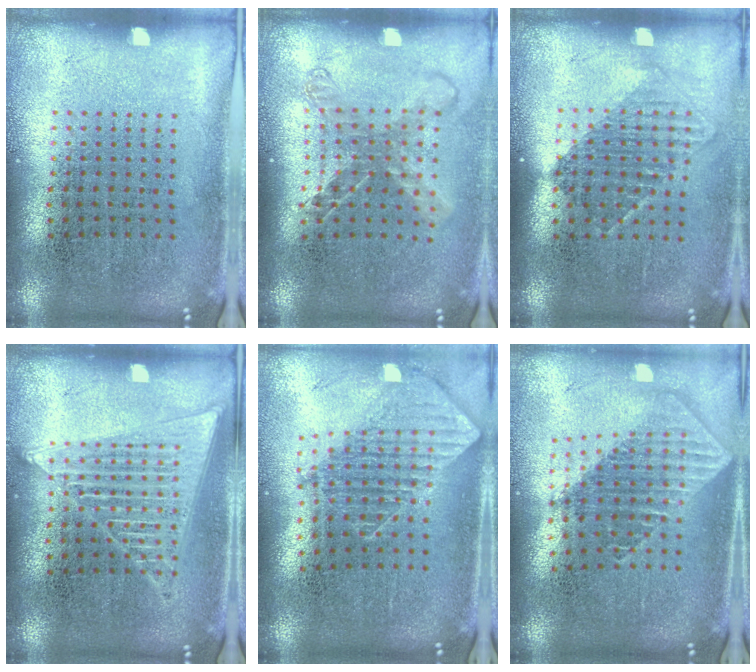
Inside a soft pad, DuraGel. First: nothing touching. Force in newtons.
{"total": 1.5, "press": 1.3, "slide": 0.9}
{"total": 1.3, "press": 1.1, "slide": 0.7}
{"total": 2.9, "press": 2.9, "slide": 0.3}
{"total": 1.9, "press": 1.5, "slide": 1.1}
{"total": 1.8, "press": 1.5, "slide": 1.0}